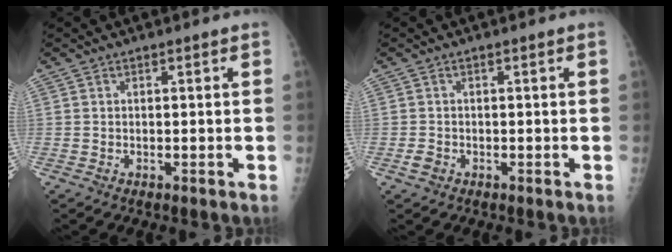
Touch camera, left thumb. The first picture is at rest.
{"total": 1.4, "force": [-0.6, 1.1, 0.6], "torque": [-0.010, 0.001, -0.011]}